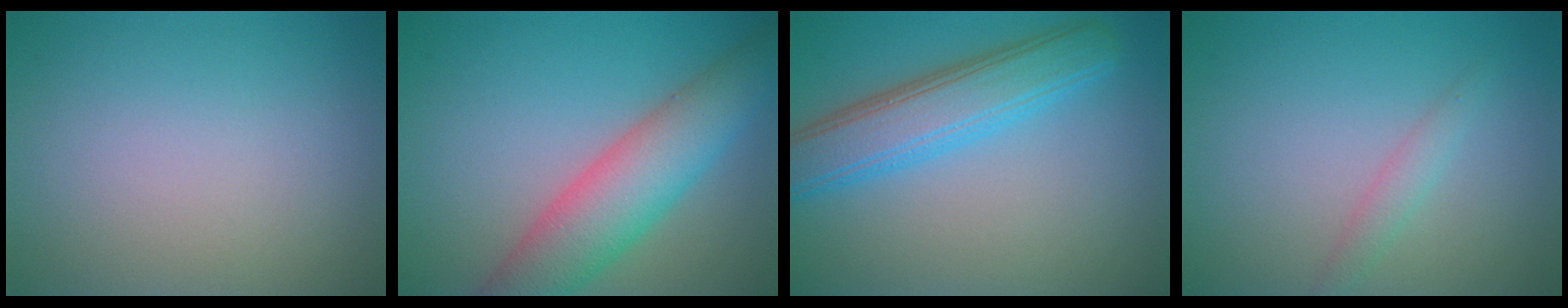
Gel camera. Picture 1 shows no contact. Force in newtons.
{"total": 7.3, "press": 7.3, "slide": 0.3}
{"total": 5.8, "press": 5.8, "slide": 0.3}
{"total": 1.4, "press": 1.4, "slide": 0.0}